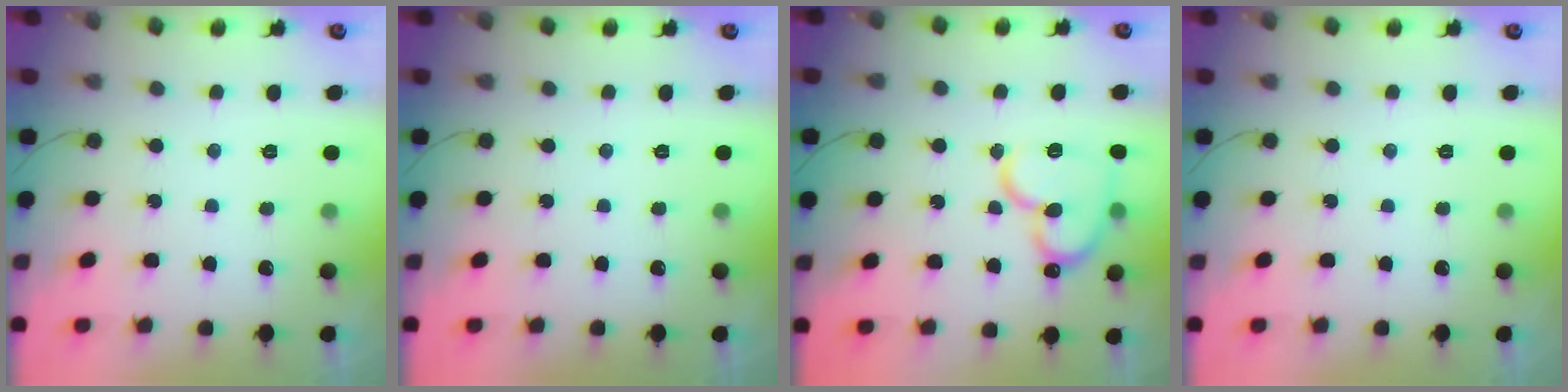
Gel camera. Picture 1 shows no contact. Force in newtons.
{"total": 0.0}
{"total": 15.6, "press": 15.5, "slide": 1.8}
{"total": 0.0}